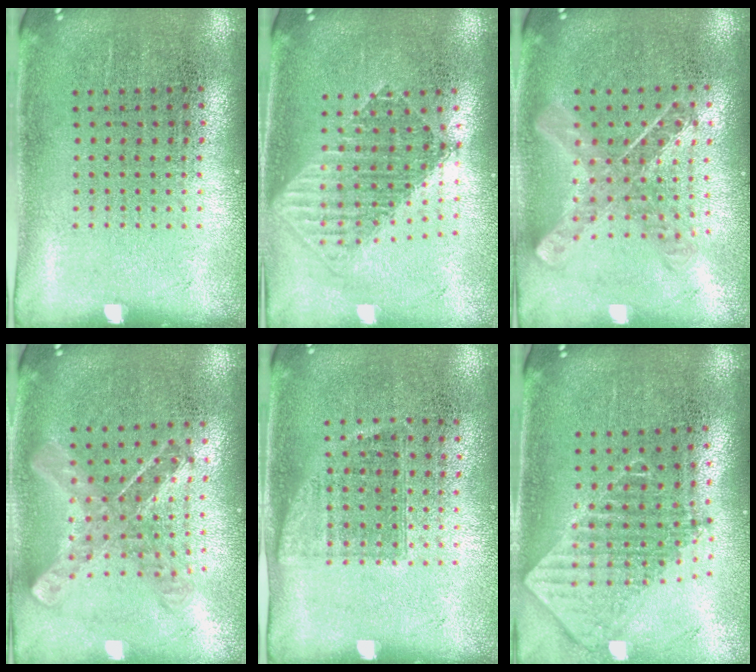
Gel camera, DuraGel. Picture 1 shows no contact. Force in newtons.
{"total": 1.7, "press": 1.4, "slide": 0.9}
{"total": 1.0, "press": 1.0, "slide": 0.1}
{"total": 0.9, "press": 0.9, "slide": 0.1}
{"total": 0.9, "press": 0.8, "slide": 0.5}
{"total": 2.0, "press": 1.6, "slide": 1.2}